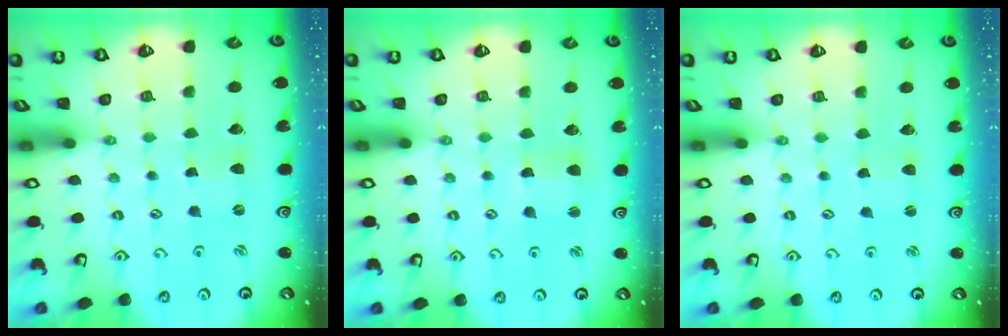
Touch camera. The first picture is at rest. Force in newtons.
{"total": 2.7, "press": 2.7, "slide": 0.3}
{"total": 1.8, "press": 1.7, "slide": 0.2}